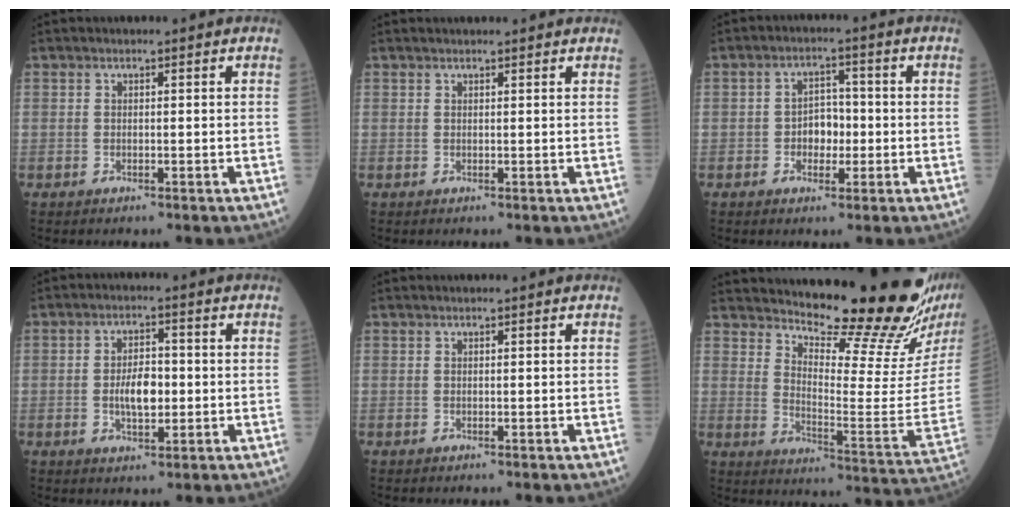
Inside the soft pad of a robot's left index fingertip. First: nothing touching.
{"total": 4.0, "force": [3.8, 0.5, 1.3], "torque": [-0.015, 0.027, 0.042]}
{"total": 4.1, "force": [-0.8, 2.8, 3.0], "torque": [-0.047, 0.012, -0.015]}
{"total": 5.3, "force": [-0.5, 2.4, 4.7], "torque": [-0.089, 0.004, -0.009]}
{"total": 0.8, "force": [0.8, 0.0, 0.2], "torque": [-0.007, 0.013, 0.013]}
{"total": 20.7, "force": [18.7, -0.6, 9.0], "torque": [-0.146, -0.114, 0.252]}